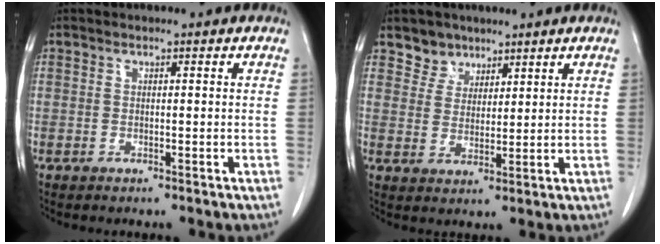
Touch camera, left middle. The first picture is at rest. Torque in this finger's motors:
{"motor_torque": [0.79, -0.82, 0.00, -0.01]}